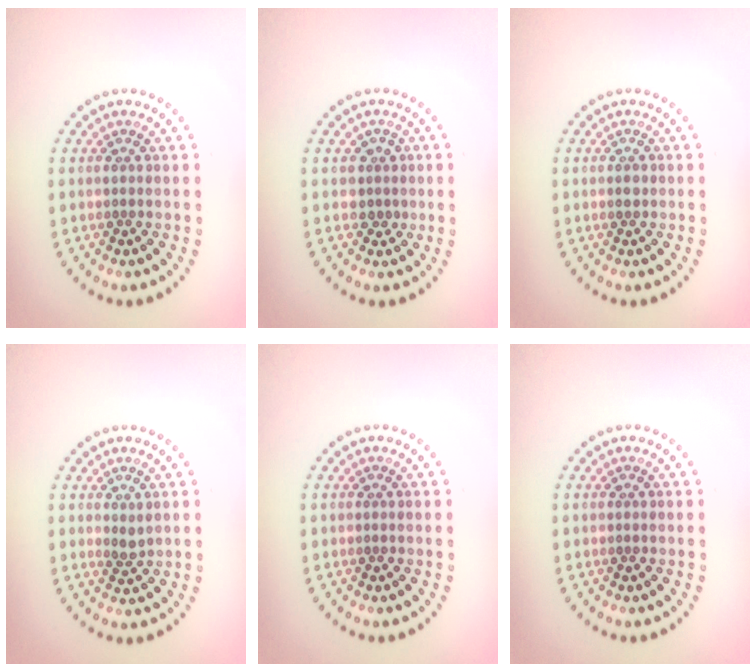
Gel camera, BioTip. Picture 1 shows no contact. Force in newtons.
{"total": 1.6, "press": 1.3, "slide": 0.9}
{"total": 1.0, "press": 1.0, "slide": 0.1}
{"total": 1.1, "press": 1.0, "slide": 0.5}
{"total": 0.0}
{"total": 0.0}